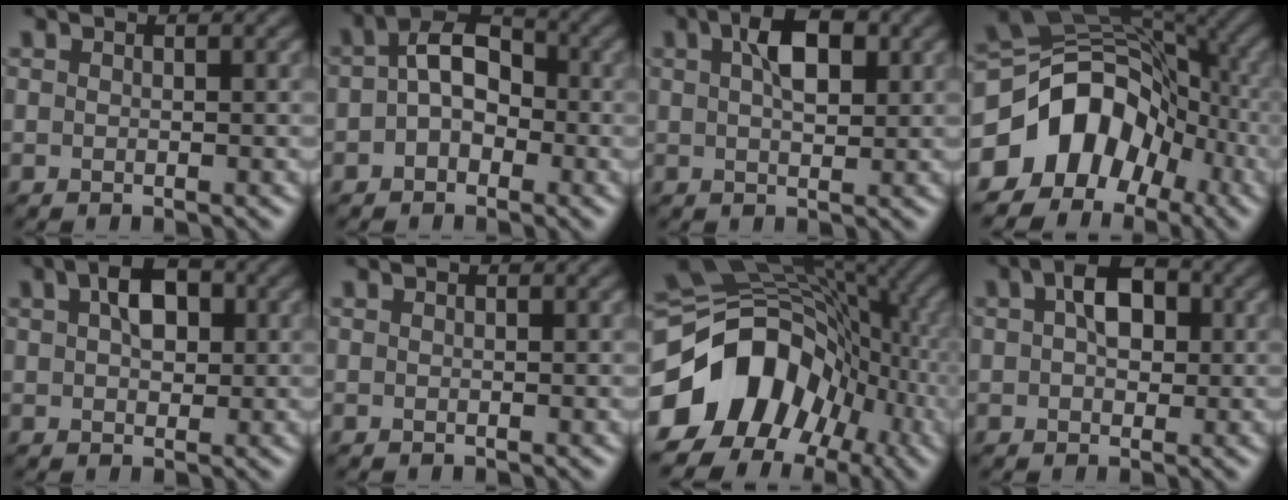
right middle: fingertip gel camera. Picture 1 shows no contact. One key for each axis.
{"total": 4.5, "fx": -0.2, "fy": 3.1, "fz": 3.2, "tx": -0.047, "ty": 0.009, "tz": -0.013}
{"total": 4.5, "fx": 1.5, "fy": 2.2, "fz": 3.6, "tx": -0.061, "ty": 0.010, "tz": 0.025}
{"total": 10.5, "fx": -4.7, "fy": 7.7, "fz": 5.5, "tx": -0.088, "ty": 0.015, "tz": -0.097}
{"total": 4.0, "fx": 1.1, "fy": 2.6, "fz": 2.8, "tx": -0.047, "ty": 0.011, "tz": 0.014}
{"total": 0.0}
{"total": 13.2, "fx": -4.4, "fy": 10.1, "fz": 7.3, "tx": -0.131, "ty": 0.007, "tz": -0.088}
{"total": 4.3, "fx": 1.0, "fy": 2.8, "fz": 3.1, "tx": -0.046, "ty": 0.011, "tz": 0.006}